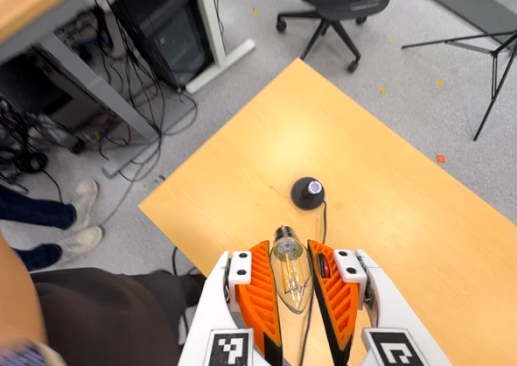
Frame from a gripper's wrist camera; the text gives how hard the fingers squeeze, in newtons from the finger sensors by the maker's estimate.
{"total": 13.3, "left": 14.4, "right": 12.3}